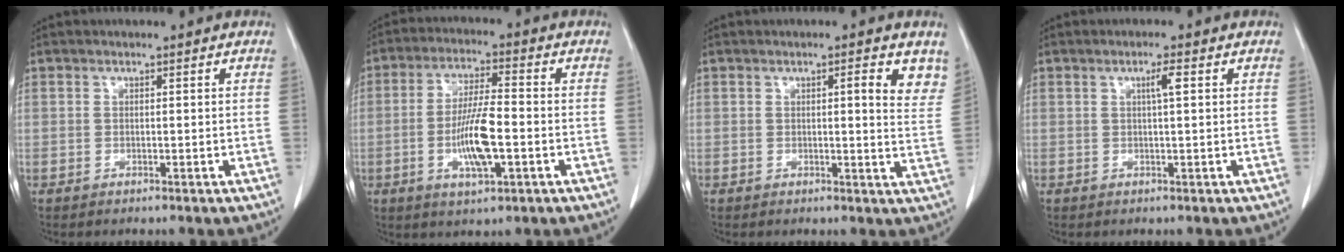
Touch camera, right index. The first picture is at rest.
{"total": 9.3, "force": [-2.3, 1.8, 8.8], "torque": [-0.170, -0.001, -0.040]}
{"total": 4.9, "force": [2.6, 0.8, 4.1], "torque": [-0.037, -0.009, 0.024]}
{"total": 1.9, "force": [0.5, -0.1, 1.9], "torque": [-0.035, 0.003, 0.007]}